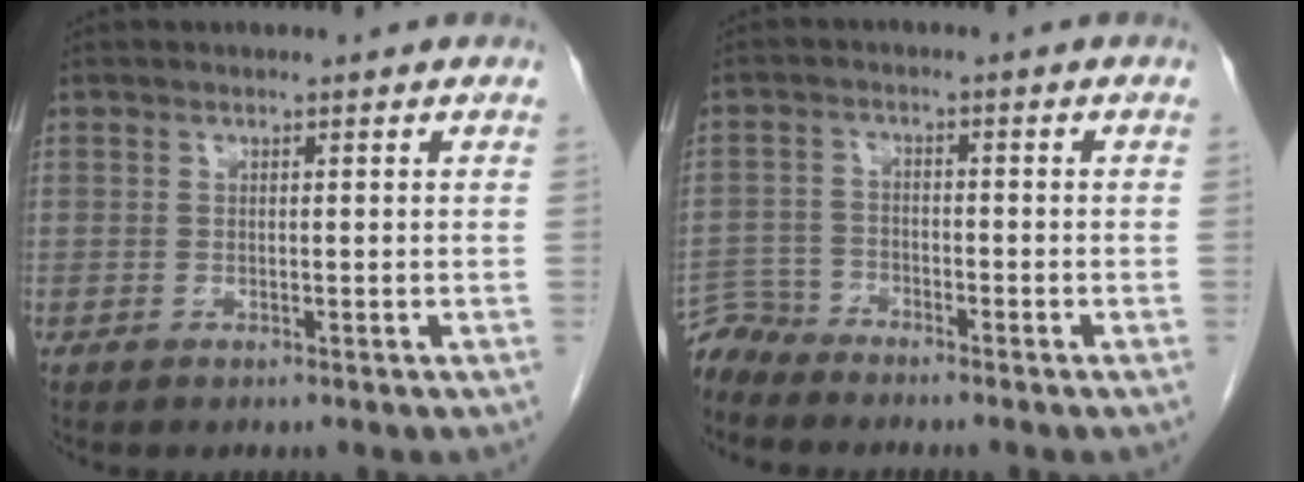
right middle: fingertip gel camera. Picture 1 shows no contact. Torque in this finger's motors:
{"motor_torque": [-0.03, -0.19, -0.30, -0.17]}